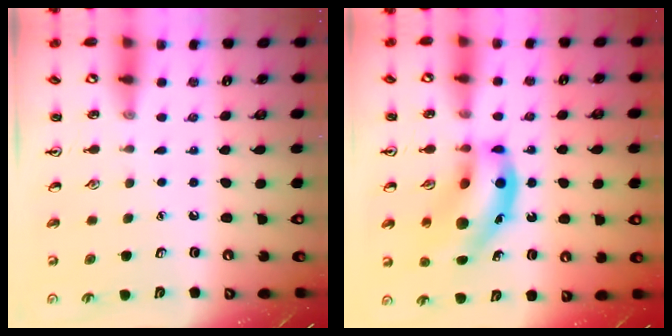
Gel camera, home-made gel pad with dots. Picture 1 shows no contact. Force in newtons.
{"total": 15.9, "press": 15.6, "slide": 3.2}